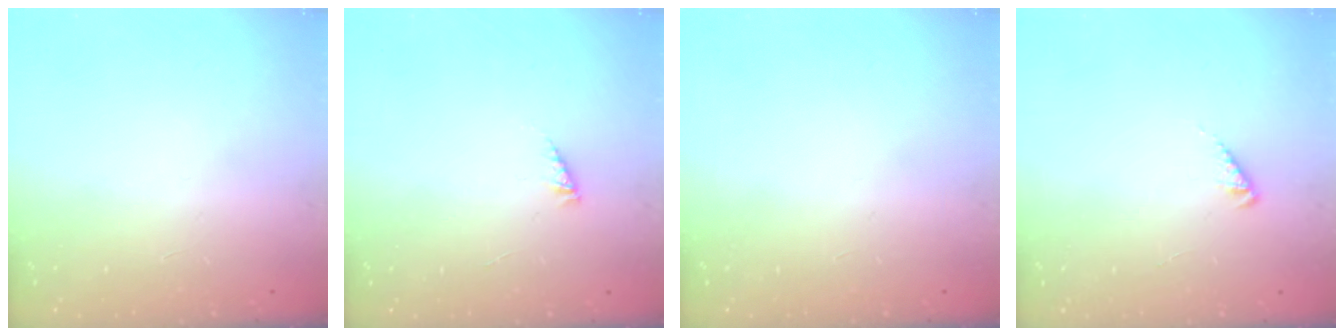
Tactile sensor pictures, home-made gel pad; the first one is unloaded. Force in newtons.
{"total": 2.5, "press": 2.5, "slide": 0.2}
{"total": 0.0}
{"total": 1.9, "press": 1.8, "slide": 0.4}